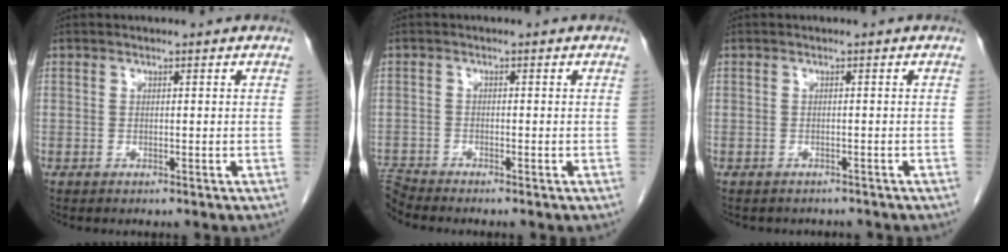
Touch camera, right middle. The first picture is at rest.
{"total": 2.9, "force": [-2.7, -1.0, -0.3], "torque": [-0.004, -0.016, -0.054]}
{"total": 3.2, "force": [-2.8, 1.3, 0.5], "torque": [-0.013, -0.001, -0.034]}